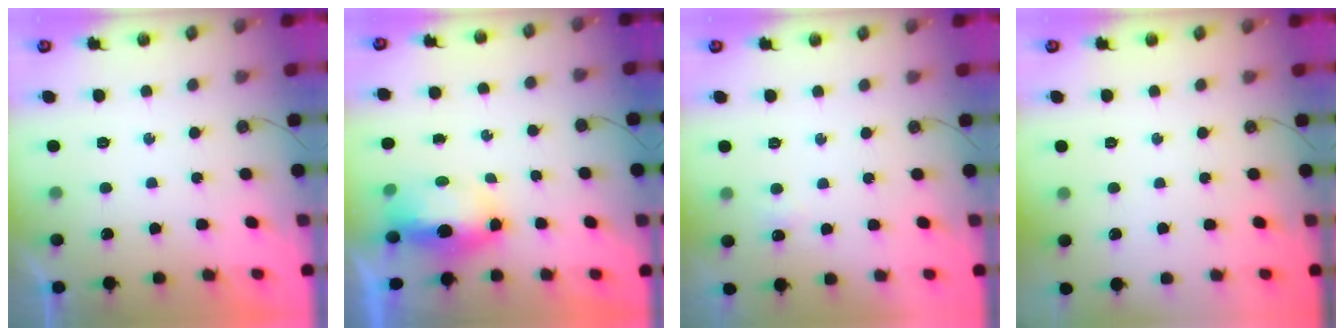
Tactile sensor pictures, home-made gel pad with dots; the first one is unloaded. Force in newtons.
{"total": 7.0, "press": 6.8, "slide": 1.8}
{"total": 2.7, "press": 2.7, "slide": 0.6}
{"total": 0.0}